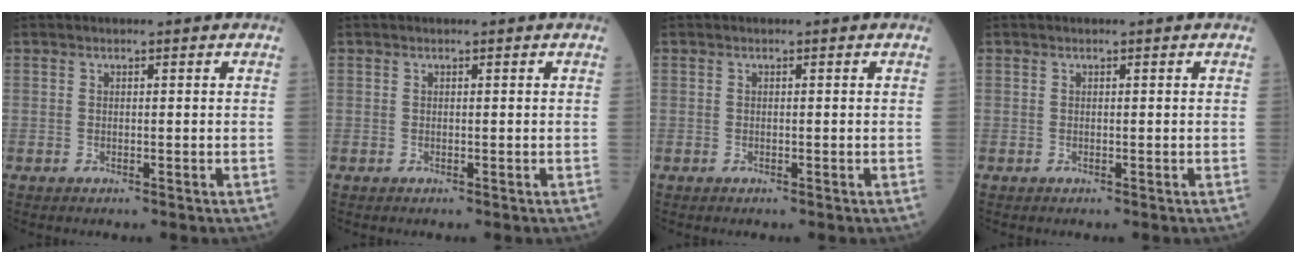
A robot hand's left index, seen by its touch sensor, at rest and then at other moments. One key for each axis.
{"total": 0.0}
{"total": 0.0}
{"total": 0.0}